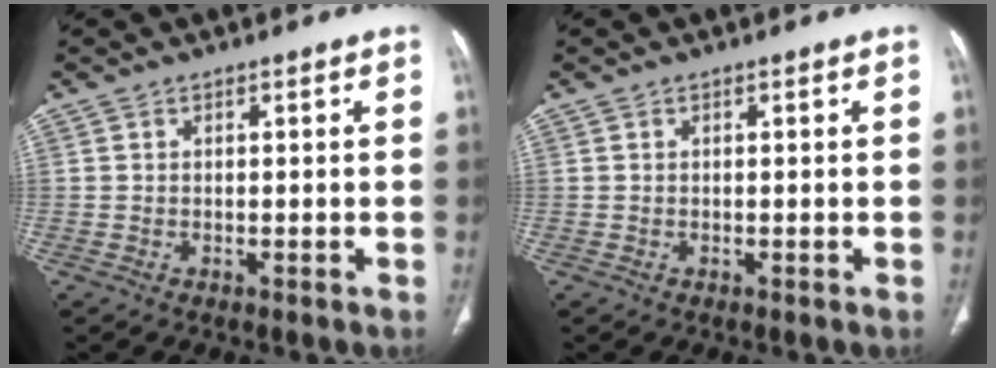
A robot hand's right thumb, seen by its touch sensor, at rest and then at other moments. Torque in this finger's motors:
{"motor_torque": [-0.18, 0.20, -0.11, -0.14, 0.02]}